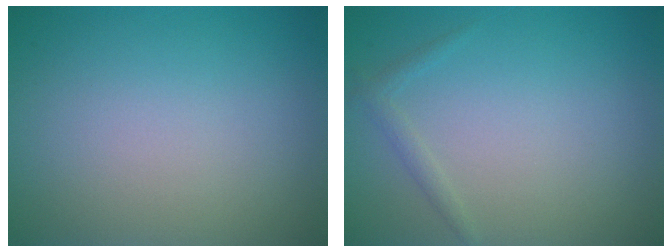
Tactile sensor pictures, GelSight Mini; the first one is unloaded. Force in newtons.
{"total": 1.0, "press": 1.0, "slide": 0.0}